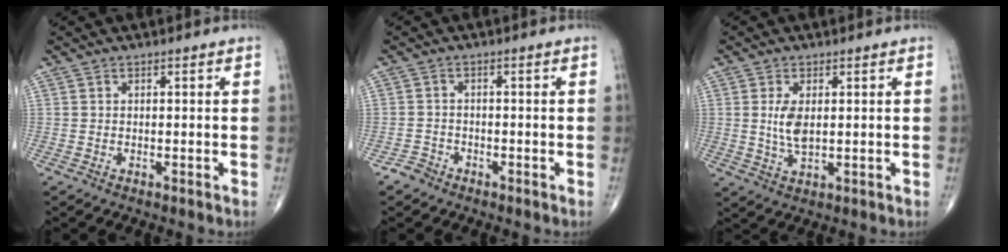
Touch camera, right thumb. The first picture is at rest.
{"total": 2.0, "force": [-1.6, 1.3, -0.1], "torque": [0.002, 0.007, -0.034]}
{"total": 5.0, "force": [0.7, 2.4, 4.3], "torque": [-0.086, -0.010, 0.019]}